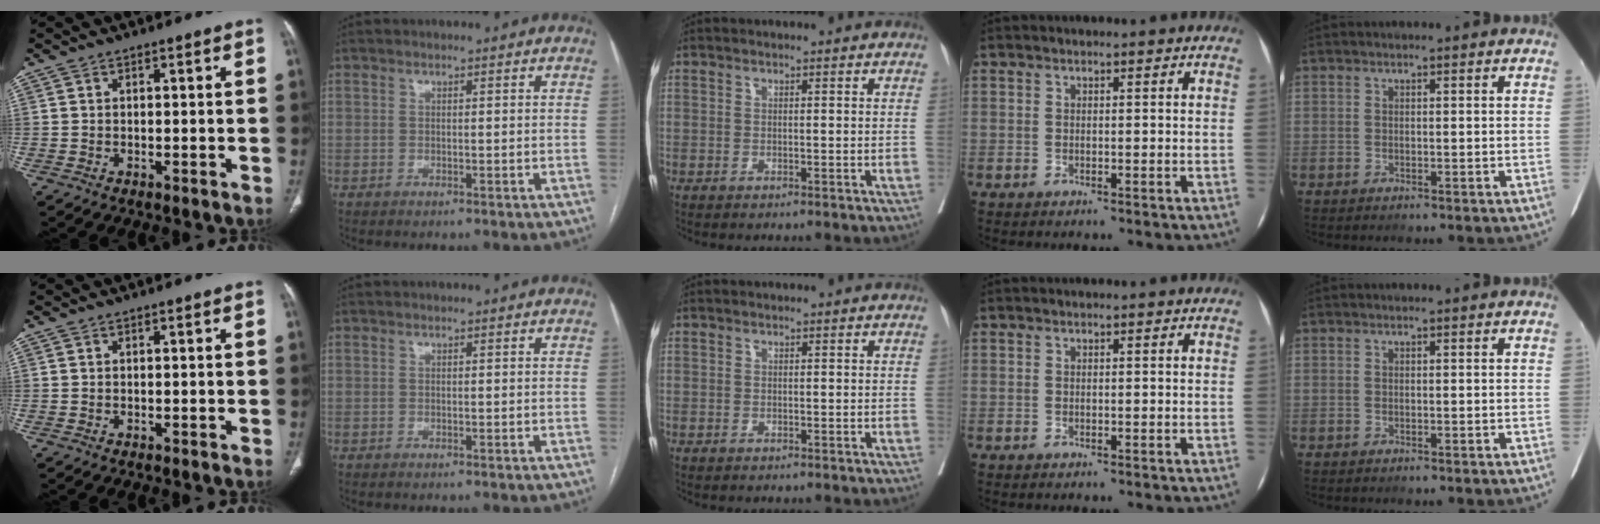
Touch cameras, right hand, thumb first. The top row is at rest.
{}